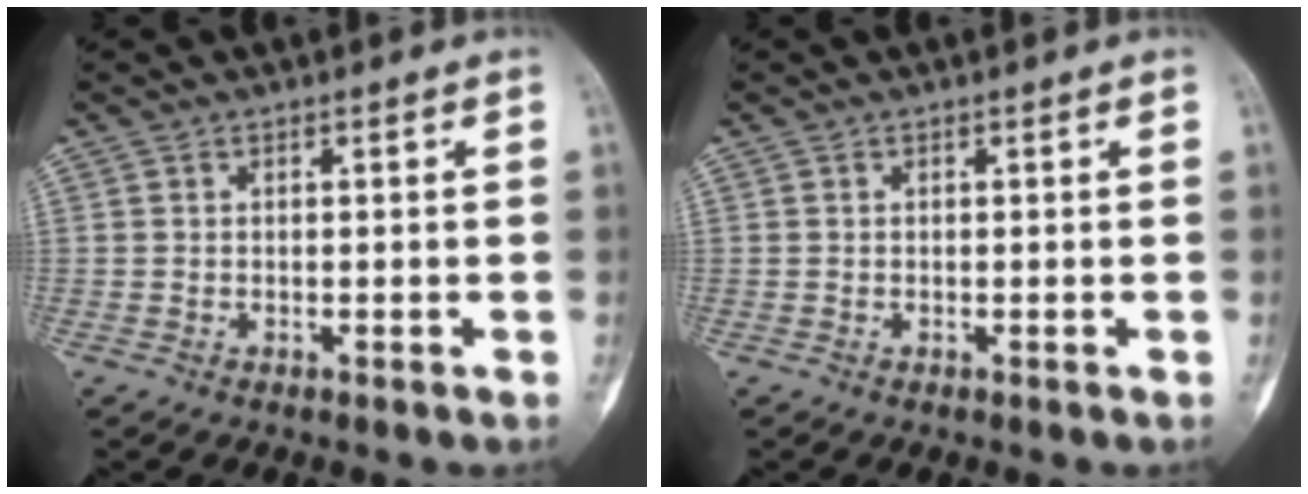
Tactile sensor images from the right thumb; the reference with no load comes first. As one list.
[{"total": 0.0}]